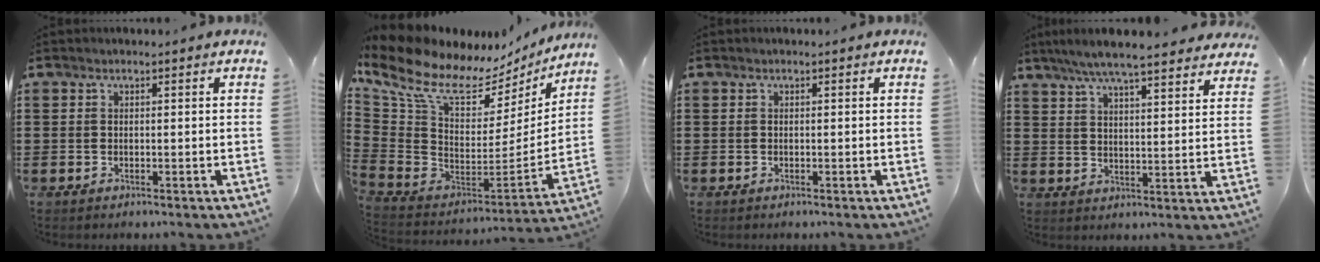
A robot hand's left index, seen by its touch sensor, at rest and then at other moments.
{"total": 11.0, "force": [7.1, 4.9, 6.8], "torque": [-0.169, -0.049, 0.120]}
{"total": 0.0}
{"total": 6.6, "force": [6.0, 0.2, 2.8], "torque": [-0.076, -0.024, 0.106]}